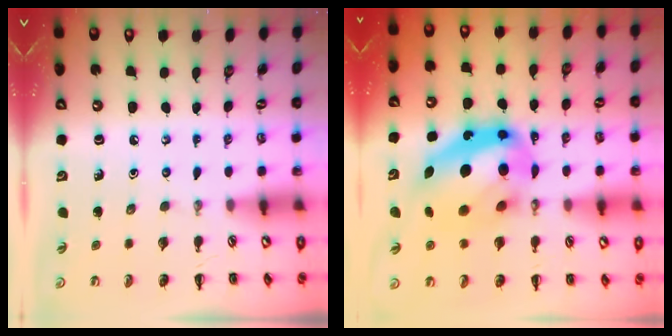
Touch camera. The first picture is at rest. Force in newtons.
{"total": 19.0, "press": 18.4, "slide": 4.6}